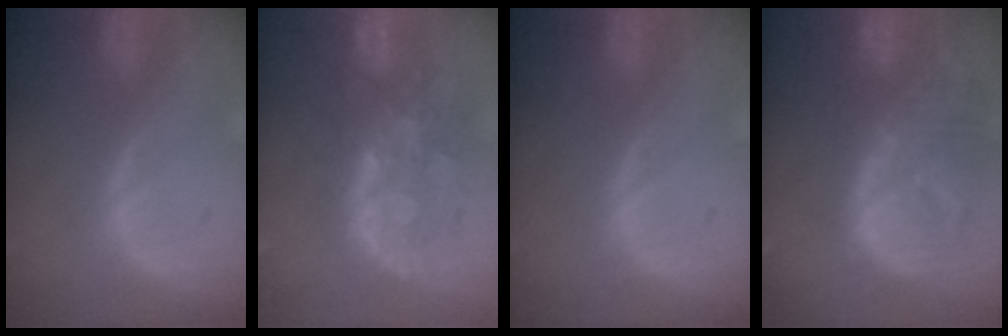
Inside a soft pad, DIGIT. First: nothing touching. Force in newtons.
{"total": 9.5, "press": 8.8, "slide": 3.6}
{"total": 0.0}
{"total": 13.2, "press": 11.5, "slide": 6.6}